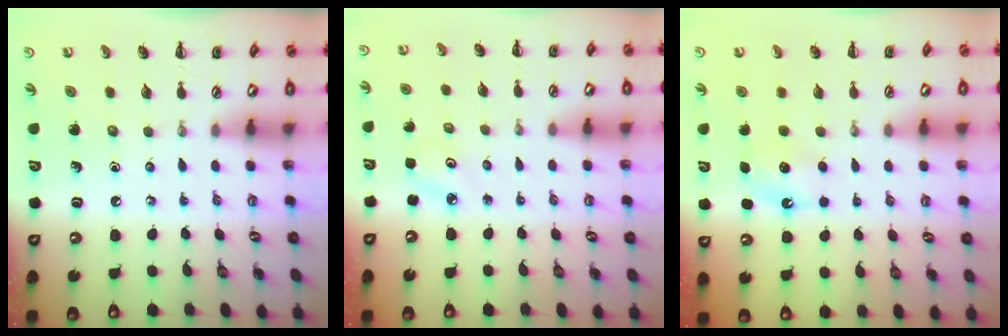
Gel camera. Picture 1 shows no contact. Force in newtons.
{"total": 2.4, "press": 2.3, "slide": 0.6}
{"total": 6.0, "press": 5.8, "slide": 1.6}